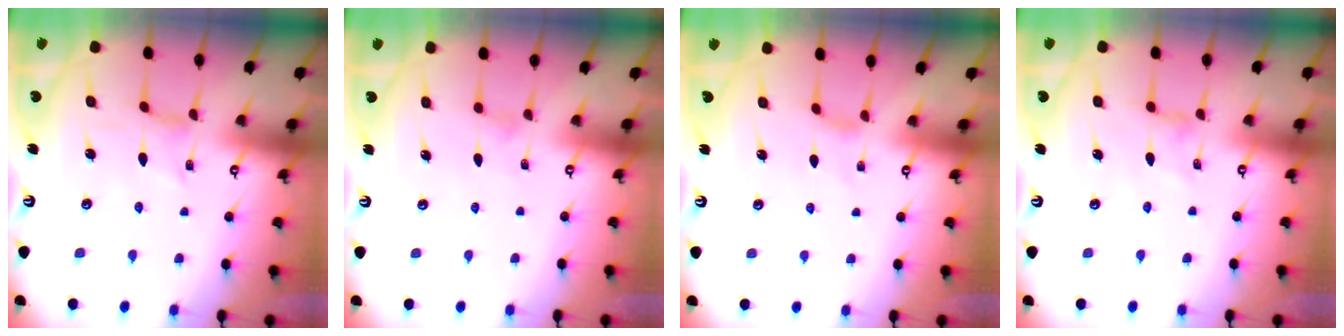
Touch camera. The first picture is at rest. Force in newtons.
{"total": 0.0}
{"total": 0.7, "press": 0.7, "slide": 0.2}
{"total": 0.0}